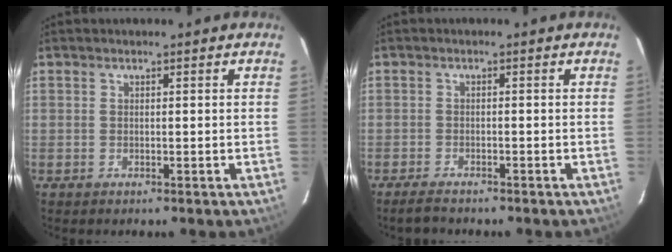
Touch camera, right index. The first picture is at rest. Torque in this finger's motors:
{"motor_torque": [0.06, -0.01, 0.00, 0.01]}